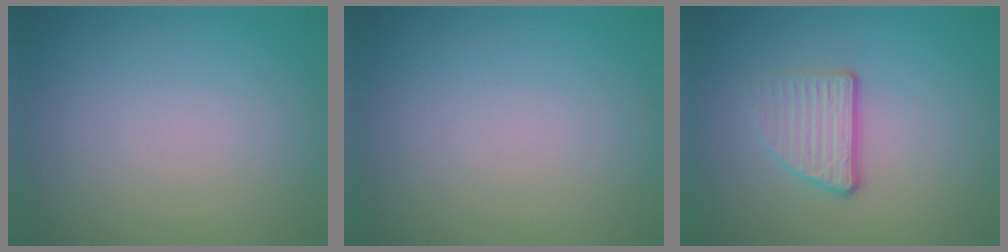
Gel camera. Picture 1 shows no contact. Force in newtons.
{"total": 0.0}
{"total": 3.3, "press": 2.4, "slide": 2.3}